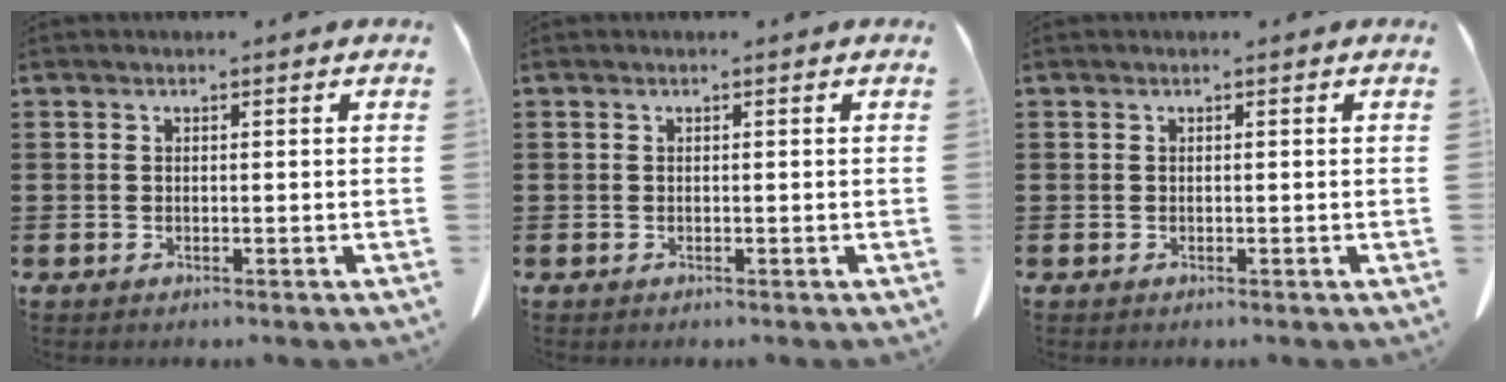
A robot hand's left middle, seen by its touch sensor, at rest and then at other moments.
{"total": 0.0}
{"total": 0.0}